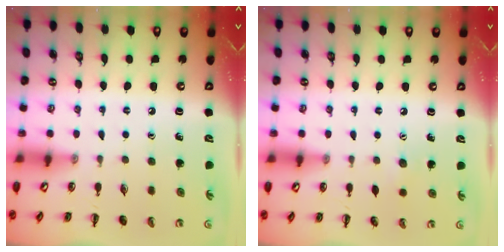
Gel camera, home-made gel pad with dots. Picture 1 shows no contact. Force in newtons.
{"total": 3.5, "press": 3.4, "slide": 0.8}